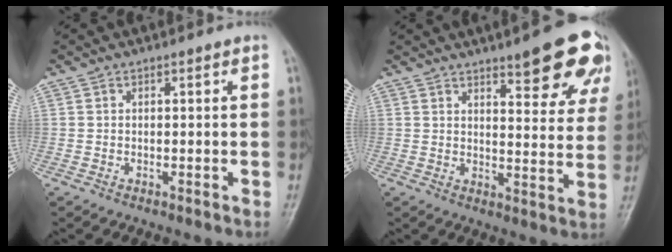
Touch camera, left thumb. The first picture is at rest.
{"total": 14.0, "force": [8.7, 4.0, 10.2], "torque": [-0.088, -0.045, 0.110]}